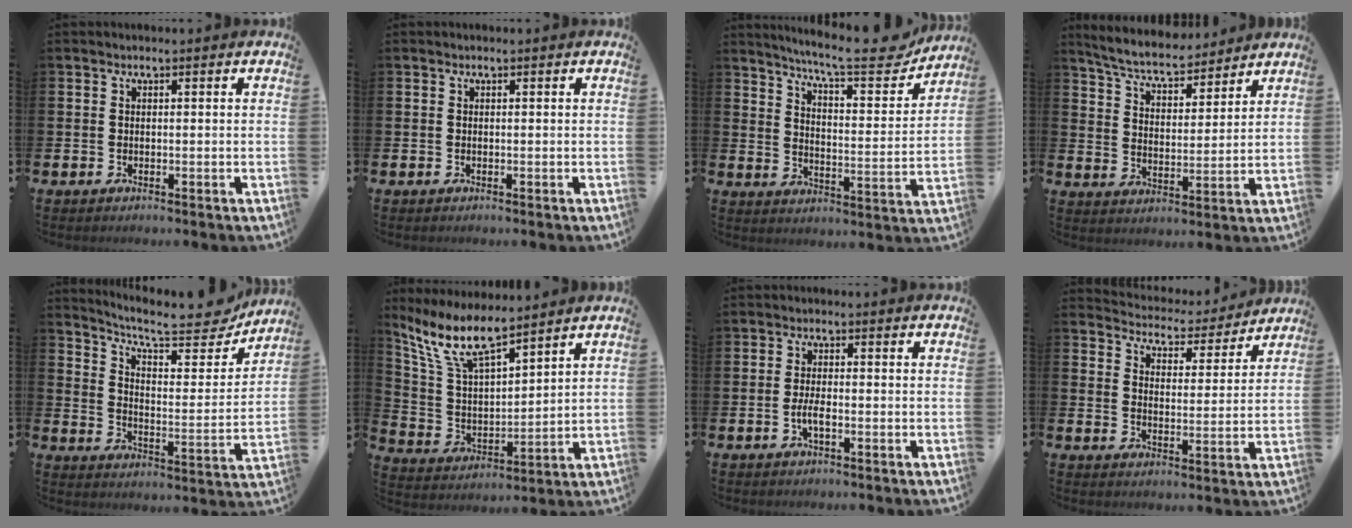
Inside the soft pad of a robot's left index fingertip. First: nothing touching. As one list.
[{"total": 0.0}, {"total": 9.3, "force": [8.4, 1.0, 3.8], "torque": [-0.079, -0.060, 0.138]}, {"total": 6.4, "force": [6.0, 1.4, 1.8], "torque": [-0.059, -0.037, 0.102]}, {"total": 9.7, "force": [8.8, 2.1, 3.5], "torque": [-0.081, -0.067, 0.149]}, {"total": 10.0, "force": [8.2, 2.5, 5.2], "torque": [-0.130, -0.035, 0.147]}, {"total": 2.2, "force": [-0.8, 0.7, 2.0], "torque": [-0.044, 0.002, -0.017]}, {"total": 4.8, "force": [4.6, 1.1, 0.1], "torque": [-0.019, -0.043, 0.076]}]